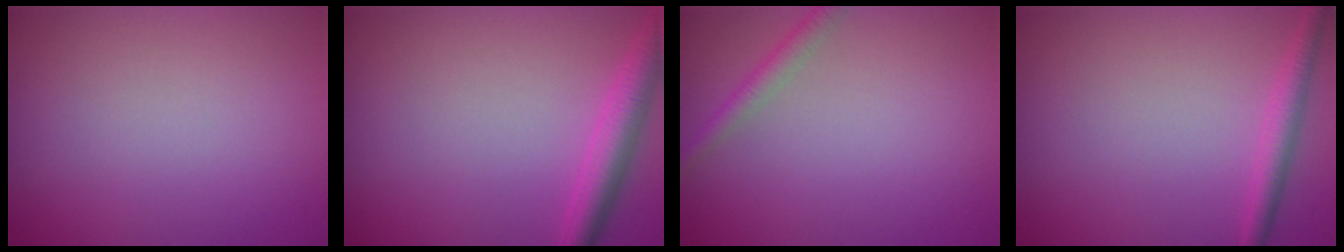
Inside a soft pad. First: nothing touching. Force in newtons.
{"total": 3.2, "press": 3.2, "slide": 0.2}
{"total": 1.6, "press": 1.6, "slide": 0.1}
{"total": 2.0, "press": 2.0, "slide": 0.1}